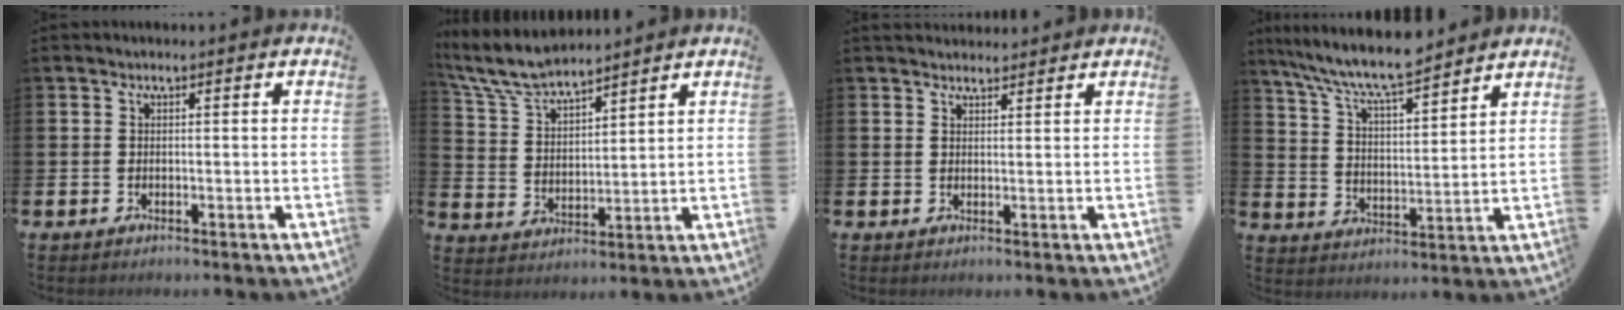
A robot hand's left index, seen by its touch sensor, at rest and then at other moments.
{"total": 7.6, "force": [7.1, 1.1, 2.4], "torque": [-0.079, -0.029, 0.130]}
{"total": 2.3, "force": [2.3, 0.6, 0.1], "torque": [0.003, -0.009, 0.040]}
{"total": 8.8, "force": [8.1, 1.0, 3.2], "torque": [-0.097, -0.047, 0.144]}